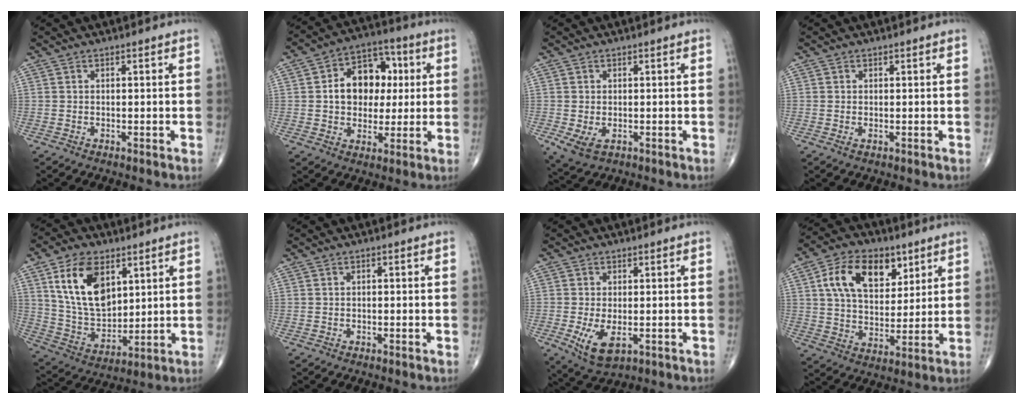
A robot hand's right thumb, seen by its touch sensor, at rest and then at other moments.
{"total": 13.2, "force": [1.5, 9.9, 8.7], "torque": [-0.084, 0.020, 0.019]}
{"total": 4.5, "force": [-1.3, 2.8, 3.3], "torque": [-0.064, -0.007, -0.015]}
{"total": 0.0}
{"total": 15.2, "force": [6.1, 9.2, 10.4], "torque": [-0.167, -0.029, 0.129]}
{"total": 0.0}
{"total": 6.4, "force": [-1.7, 3.2, 5.2], "torque": [-0.101, -0.013, -0.022]}
{"total": 14.9, "force": [6.0, 9.3, 9.9], "torque": [-0.137, -0.016, 0.109]}